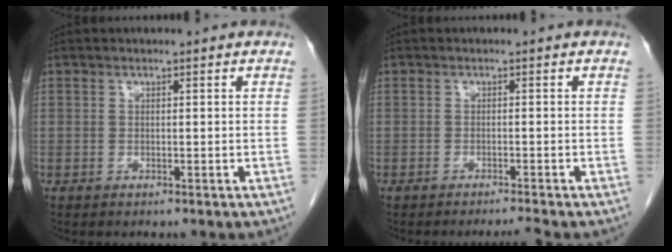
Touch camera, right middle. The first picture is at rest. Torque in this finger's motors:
{"motor_torque": [0.02, -0.01, 0.01, 0.00]}